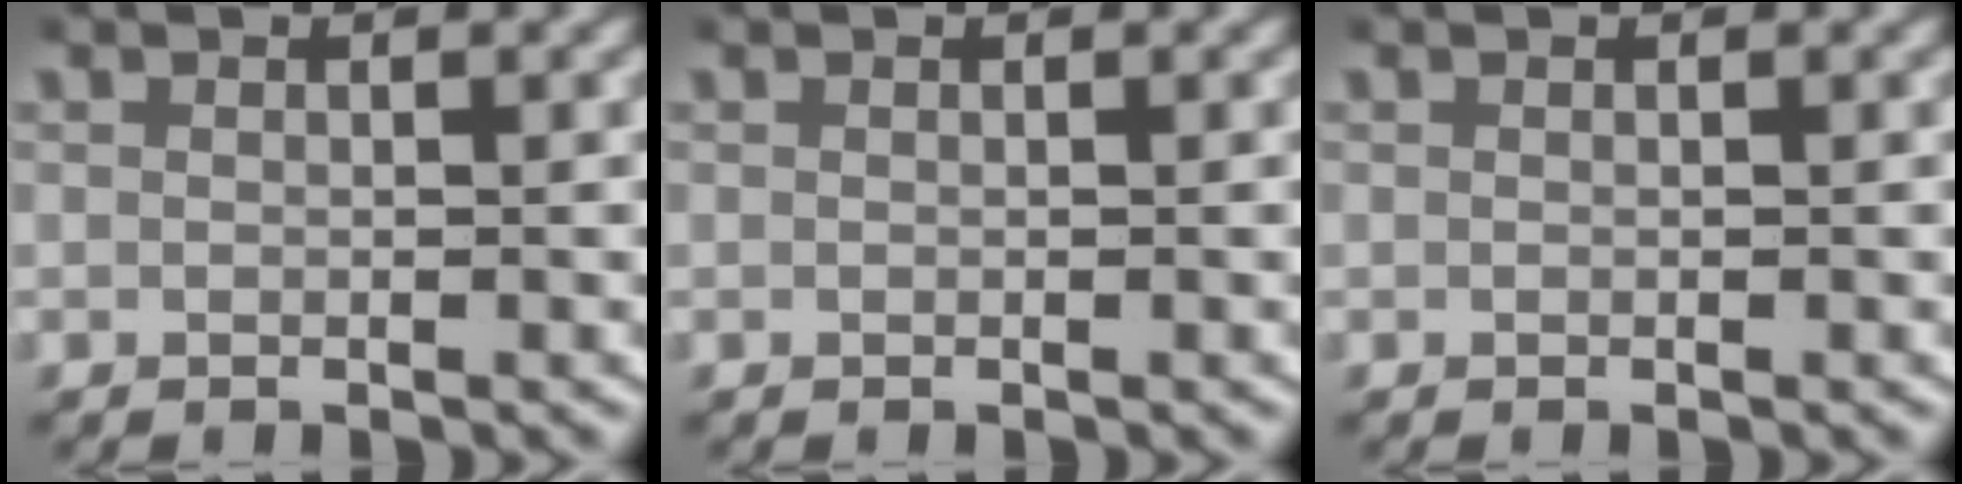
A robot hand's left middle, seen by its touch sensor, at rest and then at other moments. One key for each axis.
{"total": 0.0}
{"total": 0.0}